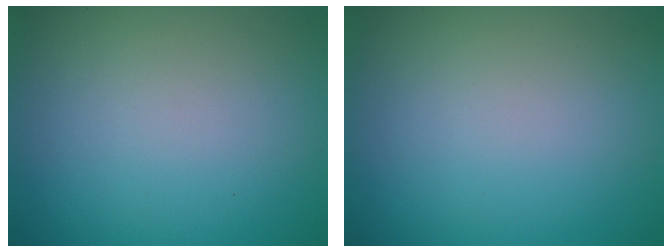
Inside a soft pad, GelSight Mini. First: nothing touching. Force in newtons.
{"total": 0.0}